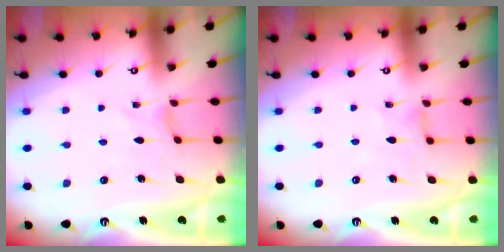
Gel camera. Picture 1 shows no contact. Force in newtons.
{"total": 1.6, "press": 1.6, "slide": 0.1}